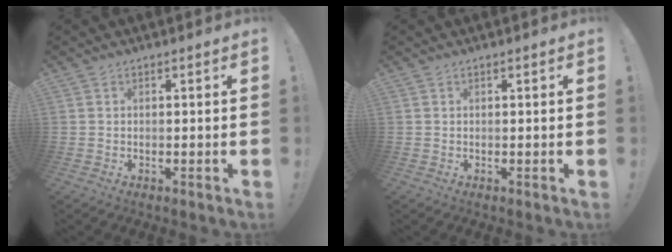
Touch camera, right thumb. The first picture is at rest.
{"total": 0.0}